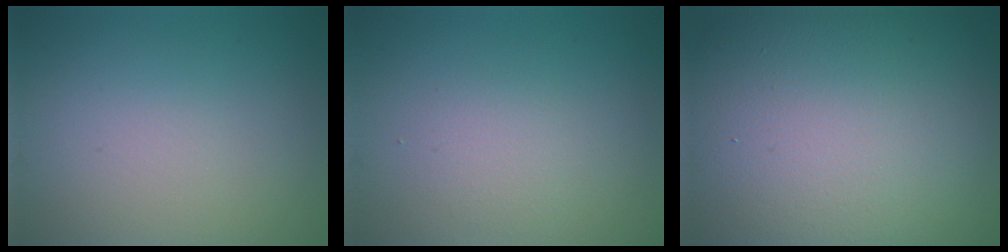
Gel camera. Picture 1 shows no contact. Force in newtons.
{"total": 1.7, "press": 1.7, "slide": 0.1}
{"total": 20.3, "press": 20.2, "slide": 1.3}